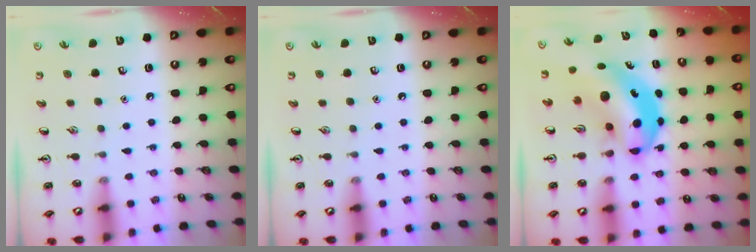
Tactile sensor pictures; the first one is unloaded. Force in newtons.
{"total": 0.0}
{"total": 8.2, "press": 7.9, "slide": 2.3}